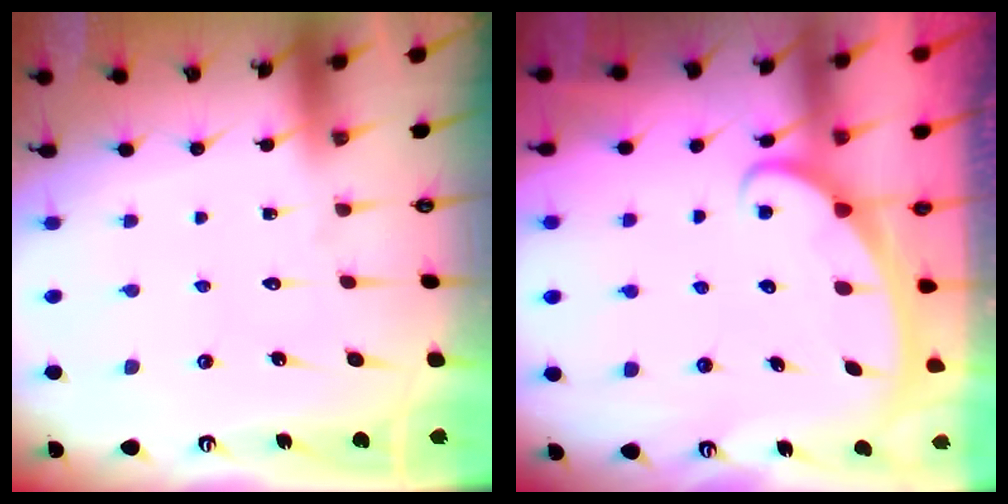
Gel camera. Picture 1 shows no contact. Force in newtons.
{"total": 2.4, "press": 2.4, "slide": 0.4}